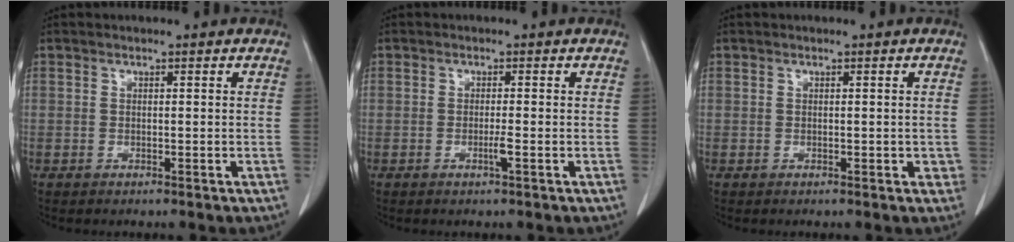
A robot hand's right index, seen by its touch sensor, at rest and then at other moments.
{"total": 1.4, "force": [-0.6, -0.2, 1.2], "torque": [-0.026, -0.002, -0.010]}
{"total": 1.4, "force": [-0.3, 1.0, 1.0], "torque": [-0.007, 0.007, 0.000]}